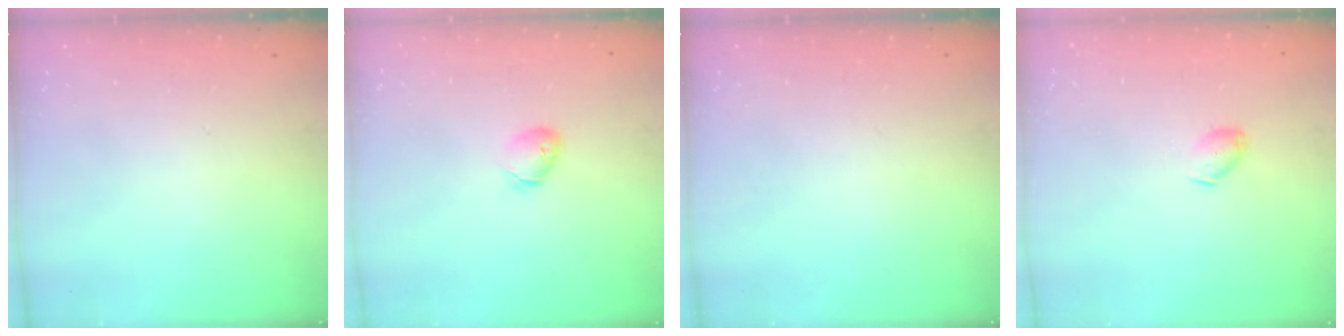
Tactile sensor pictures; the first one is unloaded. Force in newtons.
{"total": 5.5, "press": 5.4, "slide": 1.0}
{"total": 0.0}
{"total": 6.3, "press": 6.3, "slide": 0.8}